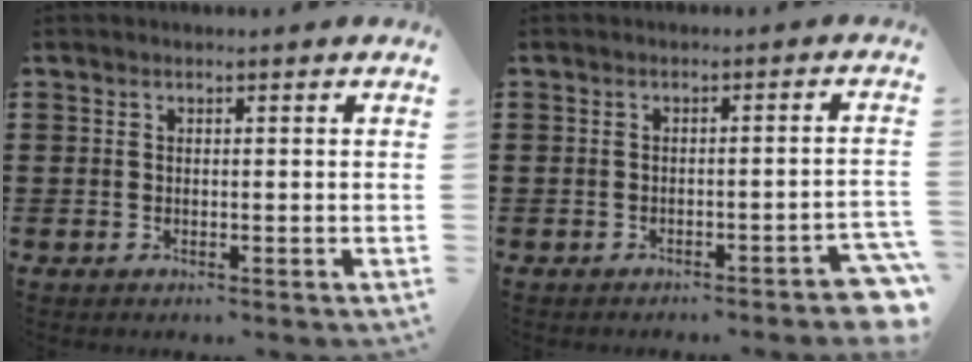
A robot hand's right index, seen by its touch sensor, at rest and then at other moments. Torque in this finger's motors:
{"motor_torque": [1.99, -0.15, 1.05, 0.03]}